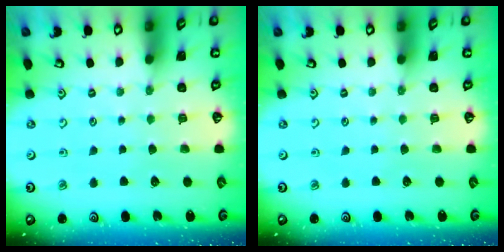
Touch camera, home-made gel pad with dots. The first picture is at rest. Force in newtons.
{"total": 0.0}